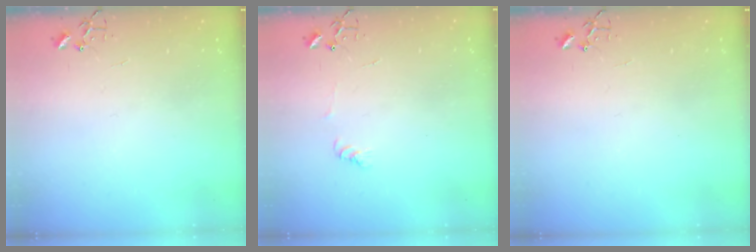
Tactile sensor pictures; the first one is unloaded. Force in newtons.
{"total": 4.9, "press": 4.9, "slide": 0.7}
{"total": 0.0}